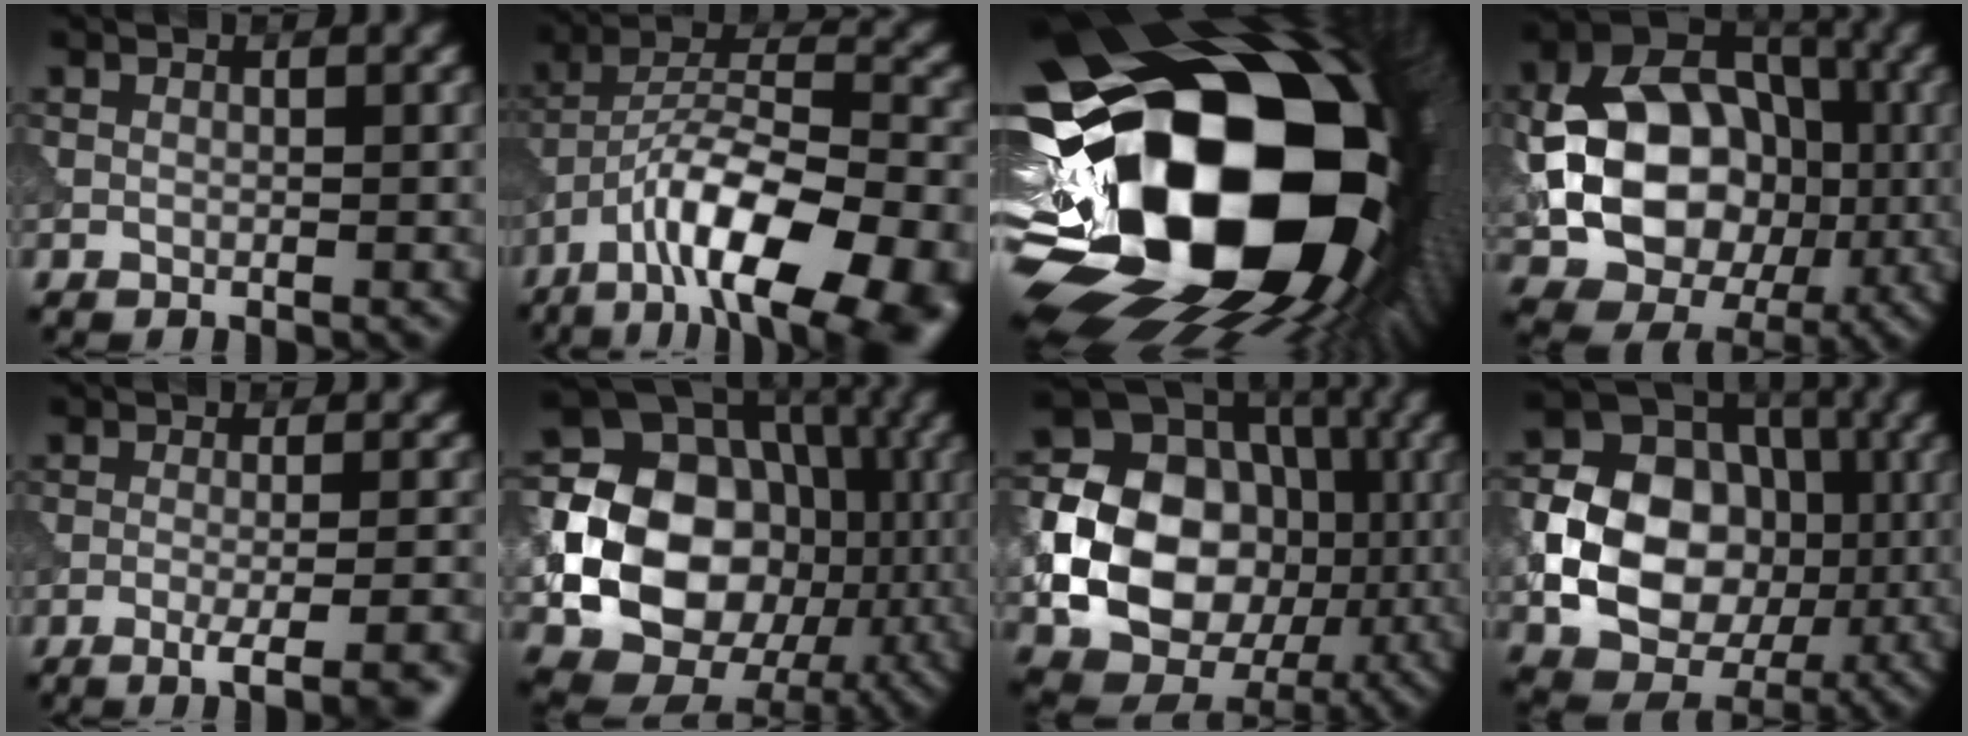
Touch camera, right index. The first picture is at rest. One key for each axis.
{"total": 15.6, "fx": -9.0, "fy": 6.3, "fz": 11.0, "tx": -0.180, "ty": -0.004, "tz": -0.138}
{"total": 22.9, "fx": -3.9, "fy": 16.3, "fz": 15.5, "tx": -0.303, "ty": -0.063, "tz": -0.054}
{"total": 12.0, "fx": -0.9, "fy": 8.9, "fz": 8.0, "tx": -0.132, "ty": 0.003, "tz": -0.018}
{"total": 6.7, "fx": -3.3, "fy": 2.1, "fz": 5.4, "tx": -0.041, "ty": 0.007, "tz": -0.038}
{"total": 17.4, "fx": -1.9, "fy": 14.5, "fz": 9.5, "tx": -0.169, "ty": -0.012, "tz": -0.048}
{"total": 13.2, "fx": -1.9, "fy": 10.4, "fz": 7.9, "tx": -0.149, "ty": -0.006, "tz": -0.044}
{"total": 10.8, "fx": -1.7, "fy": 8.4, "fz": 6.6, "tx": -0.114, "ty": -0.001, "tz": -0.039}